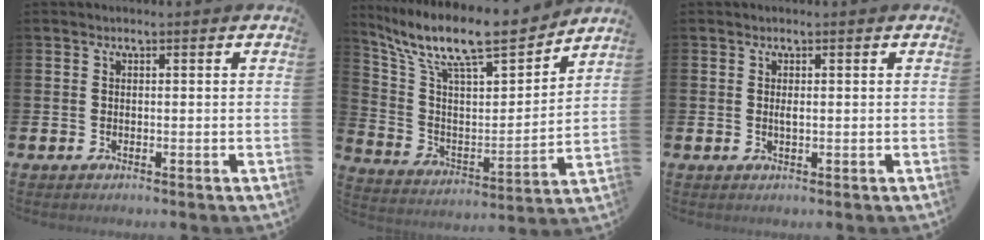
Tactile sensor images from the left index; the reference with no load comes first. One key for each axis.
{"total": 11.8, "fx": 10.1, "fy": 2.6, "fz": 5.5, "tx": -0.138, "ty": -0.072, "tz": 0.170}
{"total": 0.8, "fx": 0.2, "fy": 0.2, "fz": 0.7, "tx": -0.016, "ty": 0.001, "tz": 0.003}